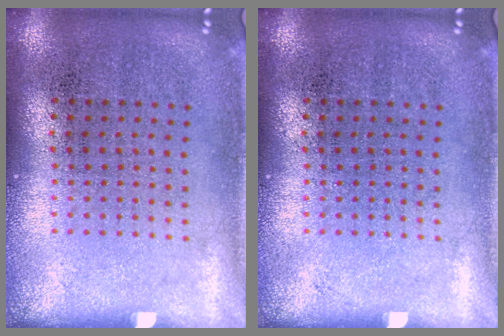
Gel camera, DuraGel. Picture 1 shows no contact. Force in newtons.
{"total": 0.0}